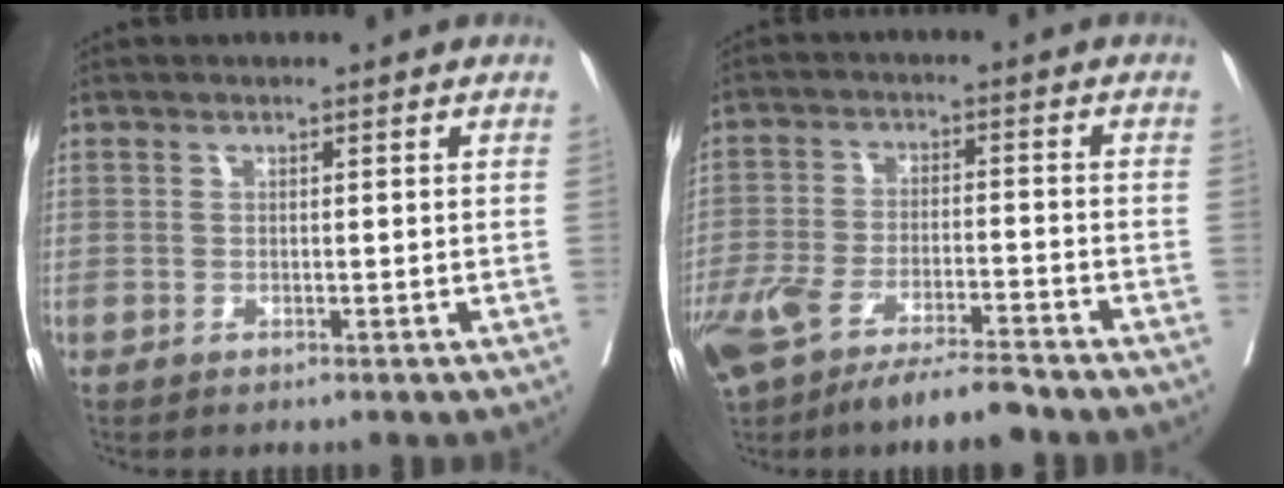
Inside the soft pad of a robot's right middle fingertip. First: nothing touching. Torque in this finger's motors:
{"motor_torque": [1.09, -1.04, 0.25, 0.19]}